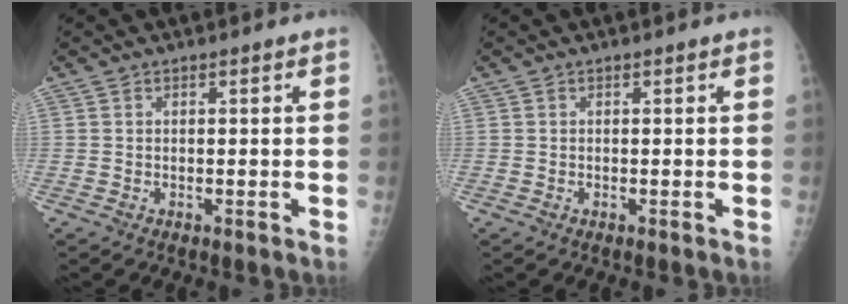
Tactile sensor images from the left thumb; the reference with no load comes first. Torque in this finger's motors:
{"motor_torque": [-0.29, 0.07, -0.07, -0.03, 0.00]}